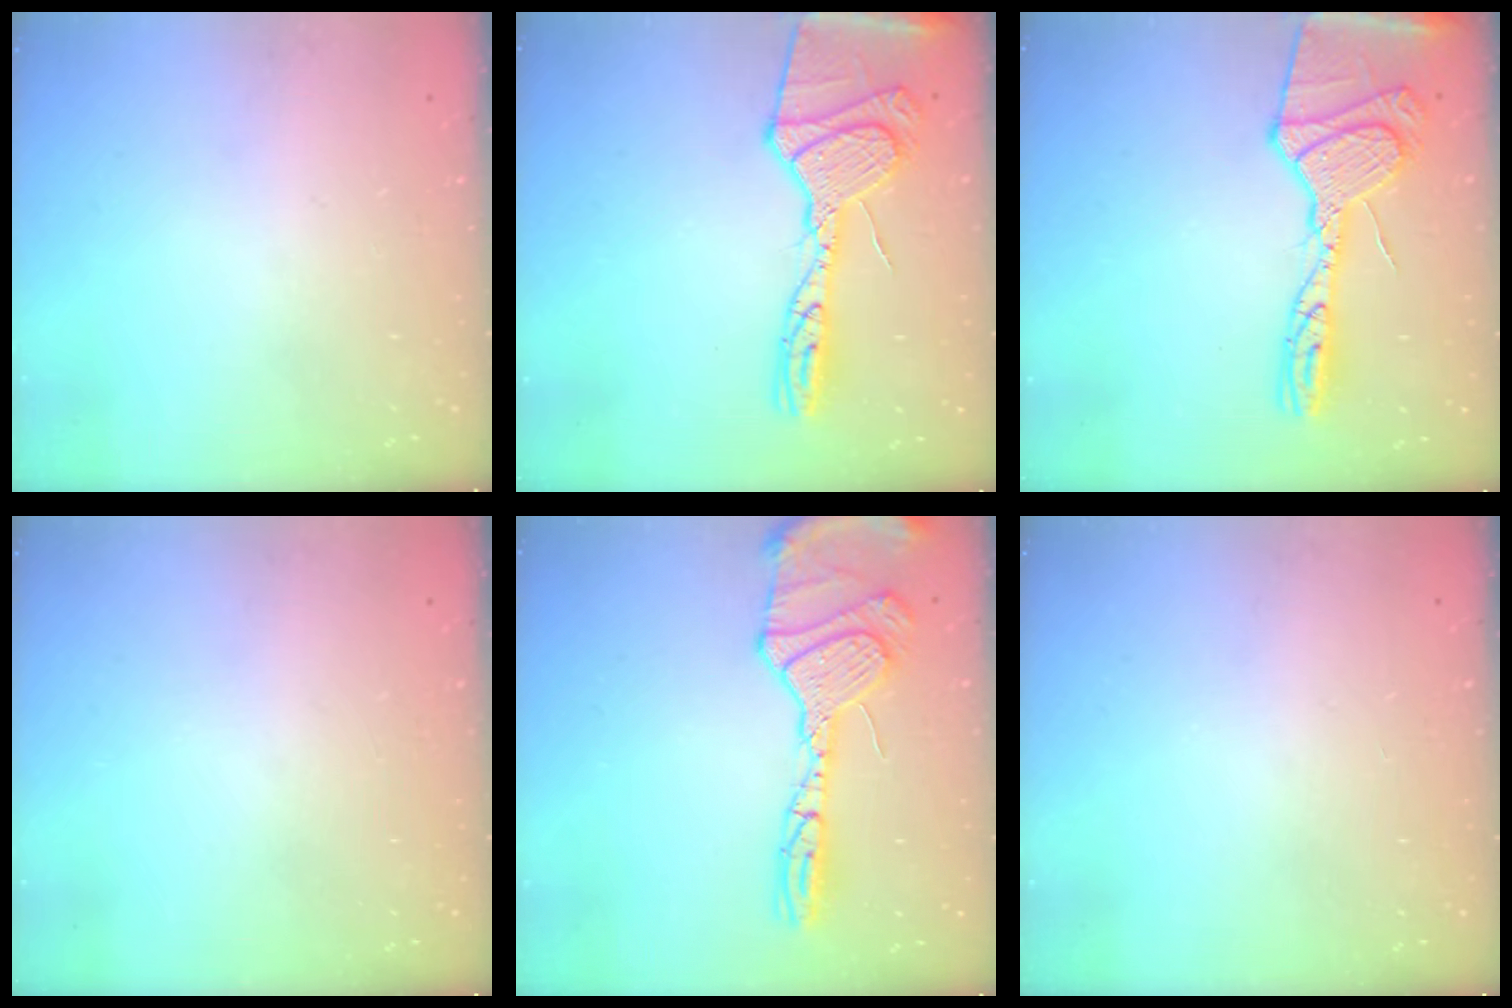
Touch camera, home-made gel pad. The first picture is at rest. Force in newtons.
{"total": 18.3, "press": 18.2, "slide": 1.9}
{"total": 18.3, "press": 18.2, "slide": 1.9}
{"total": 0.0}
{"total": 20.2, "press": 19.4, "slide": 5.7}
{"total": 0.0}